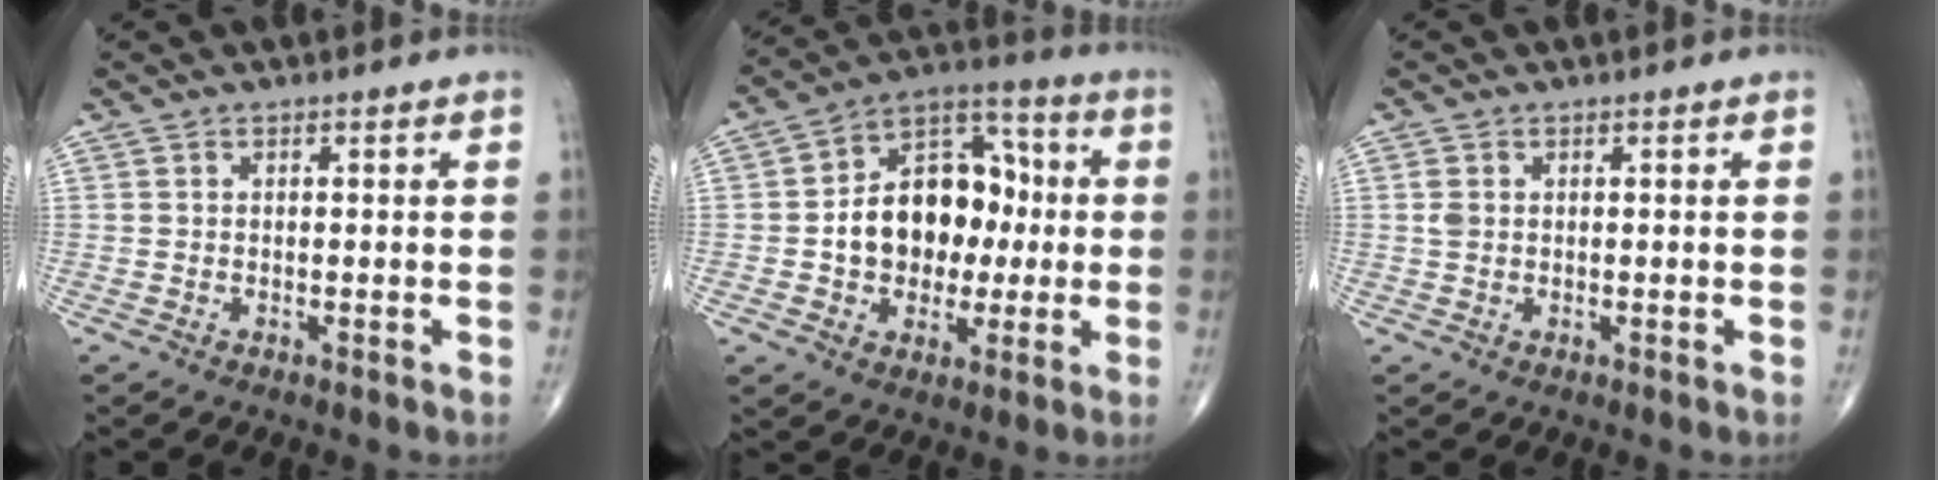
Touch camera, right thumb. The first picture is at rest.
{"total": 17.1, "force": [-0.4, 12.3, 11.9], "torque": [-0.135, 0.038, -0.006]}
{"total": 1.4, "force": [0.2, 1.1, 0.9], "torque": [-0.021, 0.003, 0.007]}